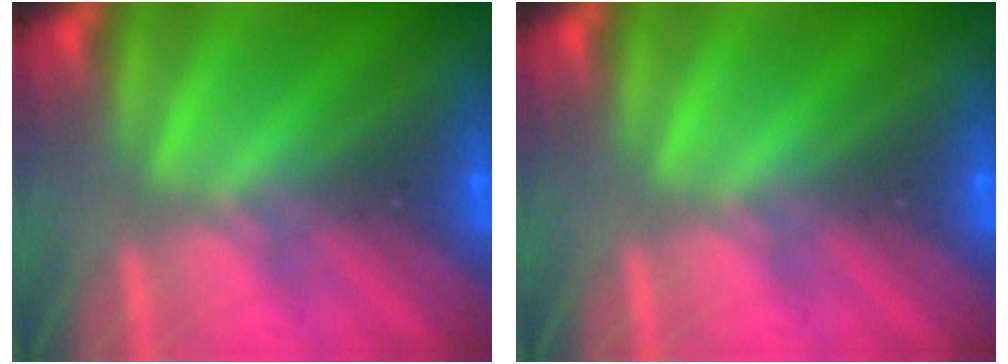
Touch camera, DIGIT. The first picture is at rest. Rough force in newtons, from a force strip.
{"total": 0.0}